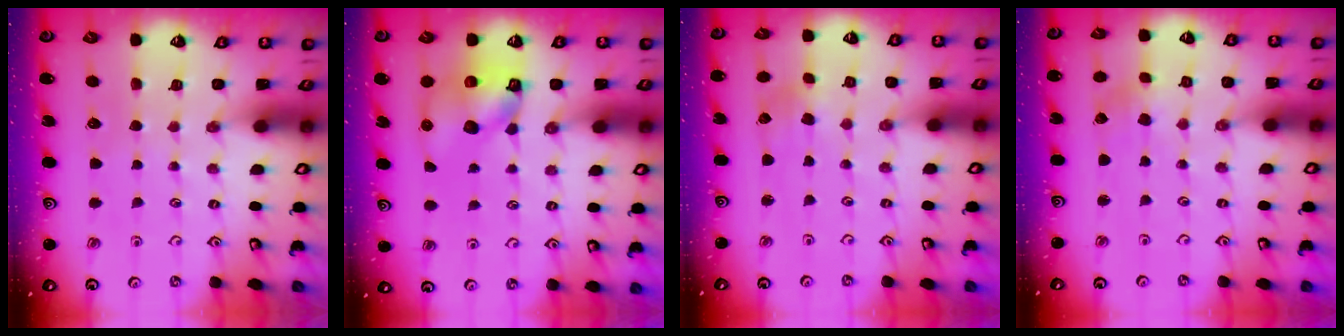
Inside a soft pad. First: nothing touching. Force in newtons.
{"total": 9.3, "press": 9.2, "slide": 1.4}
{"total": 3.6, "press": 3.5, "slide": 0.7}
{"total": 1.2, "press": 1.2, "slide": 0.1}